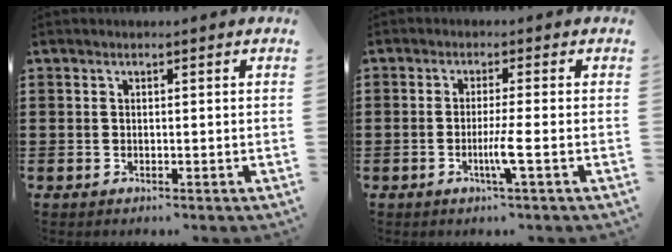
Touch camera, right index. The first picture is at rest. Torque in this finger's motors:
{"motor_torque": [1.28, 0.86, 0.33, 0.05]}